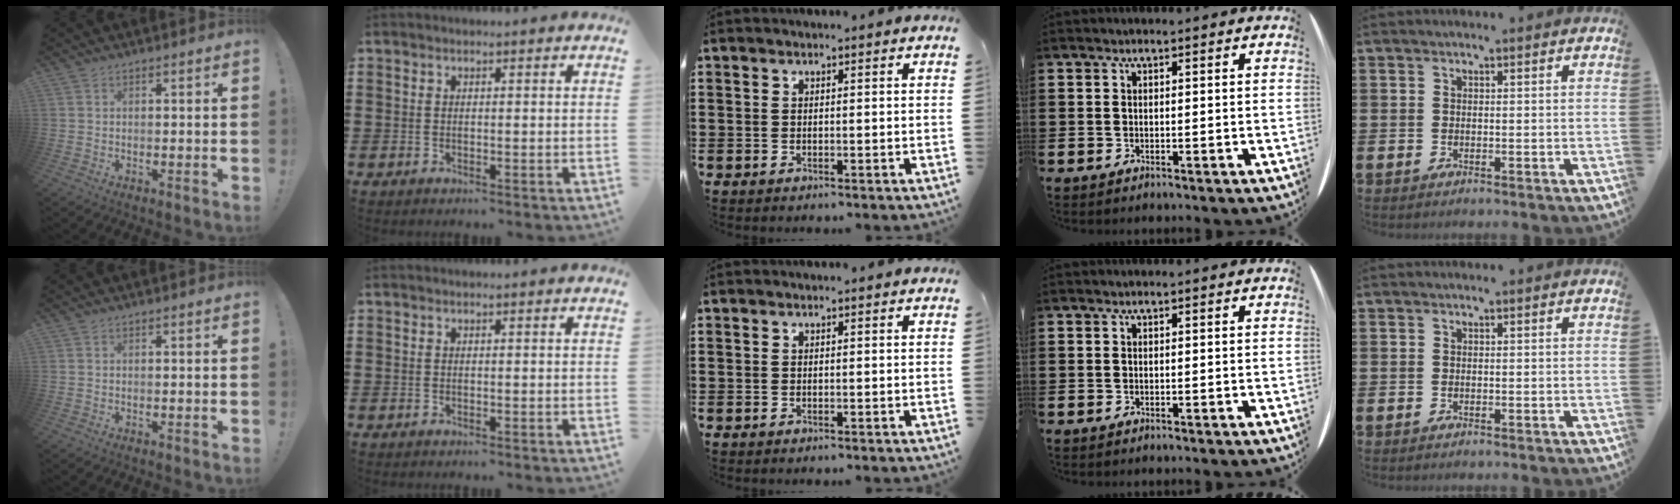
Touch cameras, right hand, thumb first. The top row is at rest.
{}